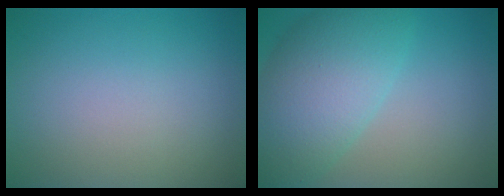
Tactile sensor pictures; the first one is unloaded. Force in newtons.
{"total": 8.1, "press": 8.1, "slide": 0.3}